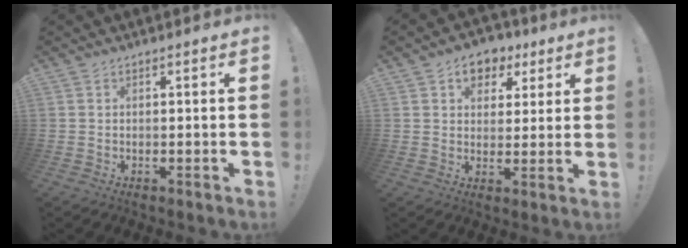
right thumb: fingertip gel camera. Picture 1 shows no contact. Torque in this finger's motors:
{"motor_torque": [0.32, 1.68, 0.75, 0.24, 0.00]}